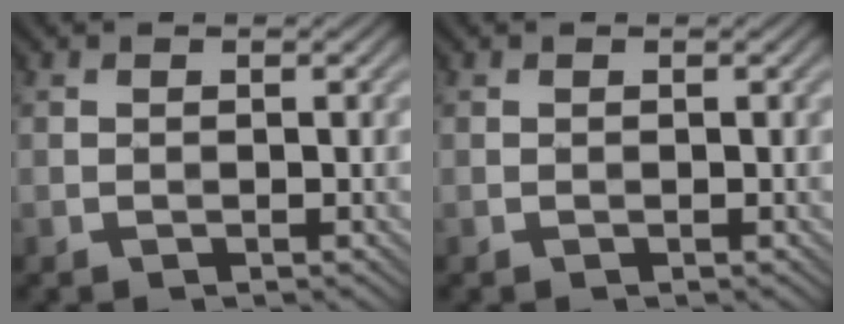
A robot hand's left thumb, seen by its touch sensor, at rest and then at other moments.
{"total": 0.0}